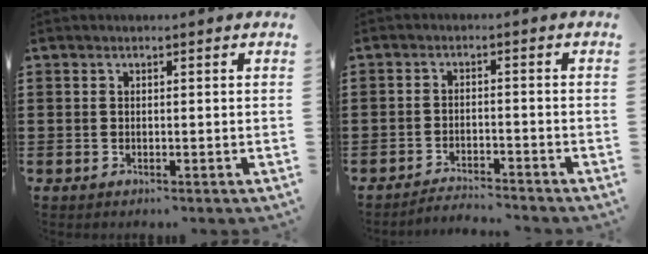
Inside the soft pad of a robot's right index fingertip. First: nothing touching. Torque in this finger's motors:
{"motor_torque": [-0.24, 1.90, -1.05, -0.01]}